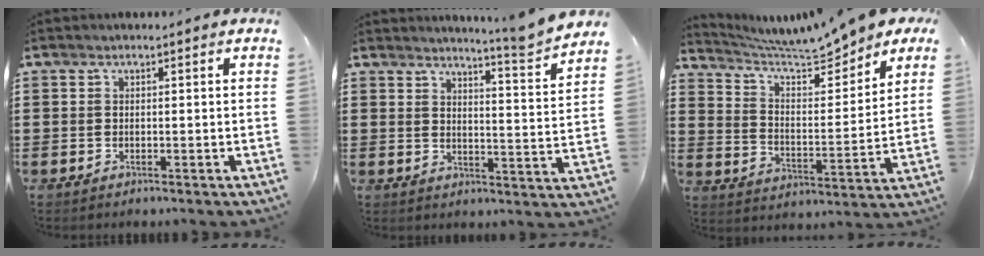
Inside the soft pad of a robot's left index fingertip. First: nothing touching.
{"total": 5.6, "force": [5.1, -1.4, 1.8], "torque": [-0.038, -0.044, 0.079]}
{"total": 7.4, "force": [7.0, 0.2, 2.5], "torque": [-0.079, -0.050, 0.116]}